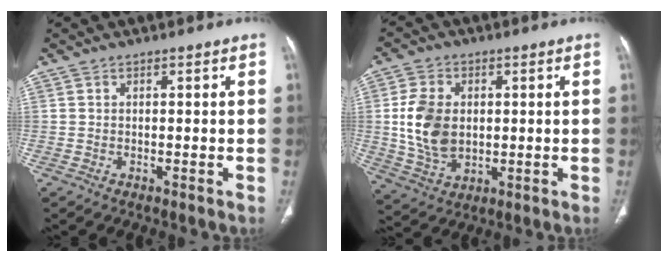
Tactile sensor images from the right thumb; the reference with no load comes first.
{"total": 11.1, "force": [0.7, 7.8, 7.9], "torque": [-0.140, -0.004, 0.023]}